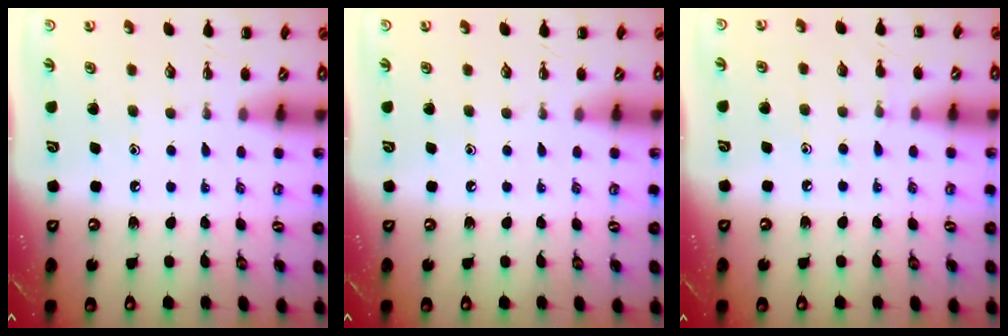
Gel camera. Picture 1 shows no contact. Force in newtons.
{"total": 0.0}
{"total": 5.6, "press": 5.4, "slide": 1.5}